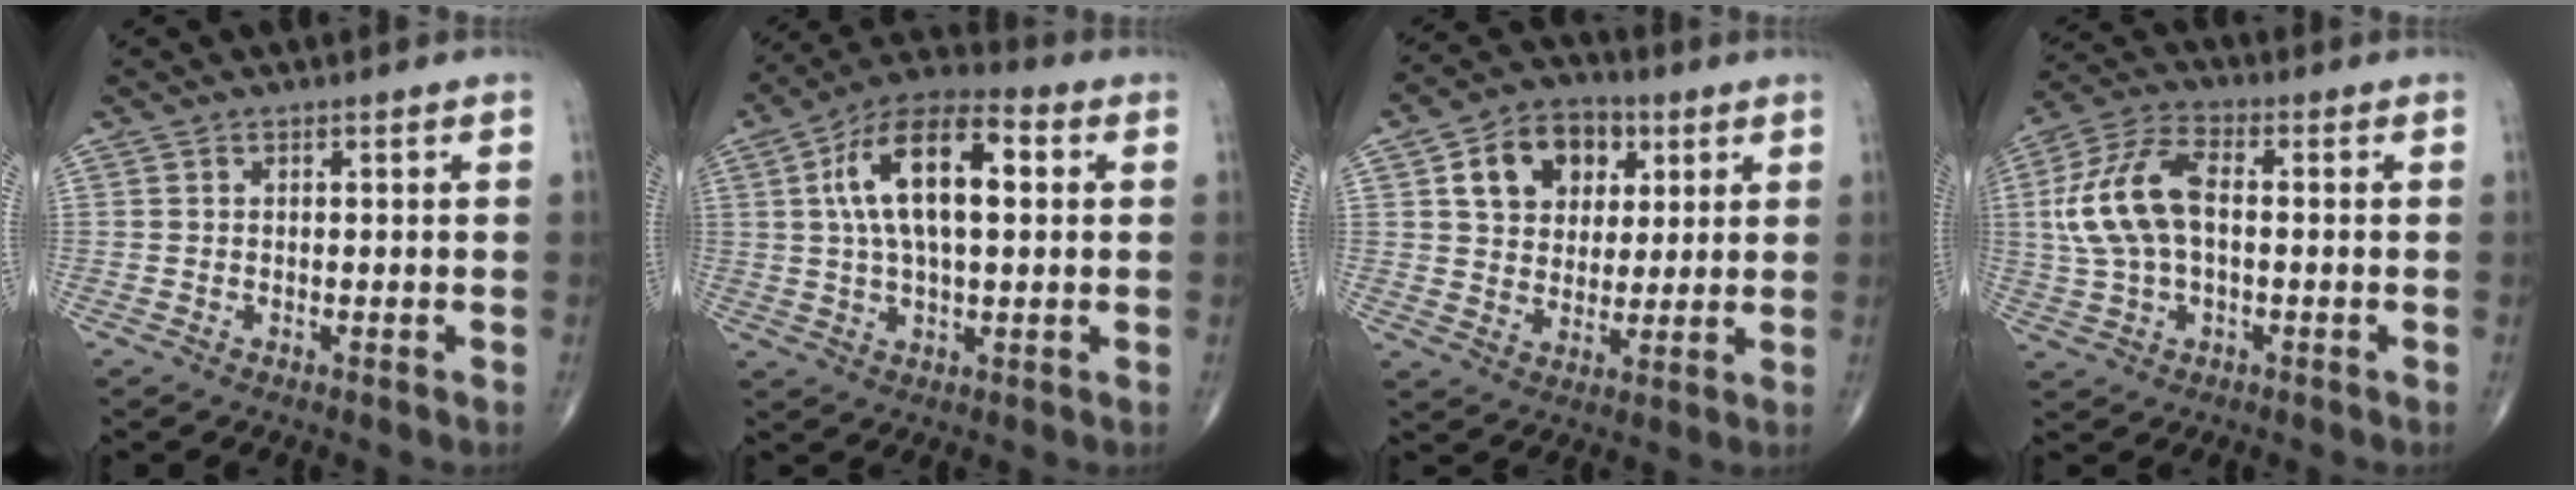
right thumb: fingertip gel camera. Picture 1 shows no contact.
{"total": 16.5, "force": [3.1, 7.7, 14.2], "torque": [-0.248, 0.025, 0.047]}
{"total": 12.9, "force": [4.6, 9.7, 7.2], "torque": [-0.082, -0.005, 0.073]}
{"total": 13.1, "force": [0.7, 7.1, 10.9], "torque": [-0.230, 0.026, 0.009]}